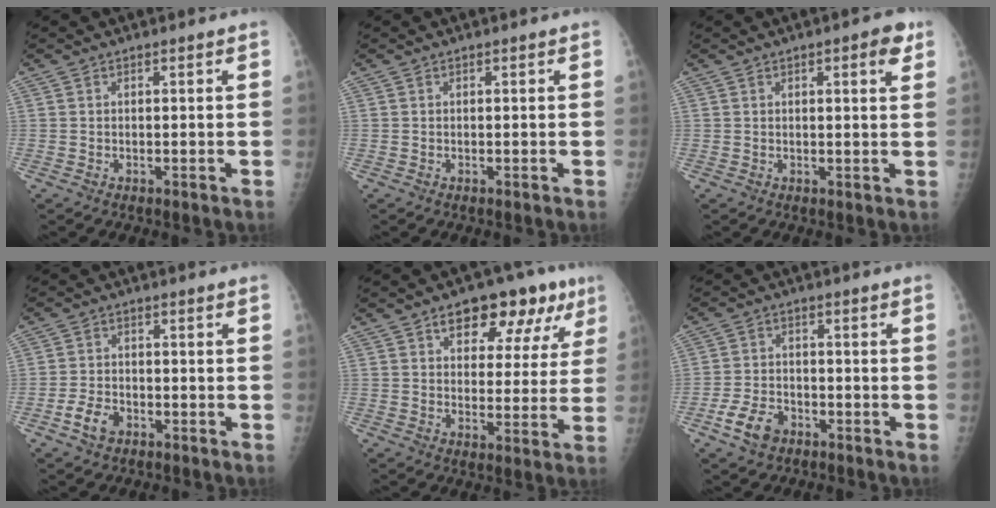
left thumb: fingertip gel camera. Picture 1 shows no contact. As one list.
[{"total": 0.0}, {"total": 4.2, "force": [2.0, 1.3, 3.4], "torque": [-0.036, -0.004, 0.022]}, {"total": 4.4, "force": [-2.3, 2.8, 2.4], "torque": [-0.042, 0.016, -0.042]}, {"total": 14.8, "force": [7.9, 7.7, 9.8], "torque": [-0.076, -0.010, 0.105]}, {"total": 6.3, "force": [-3.5, 4.1, 3.2], "torque": [-0.057, 0.020, -0.062]}]